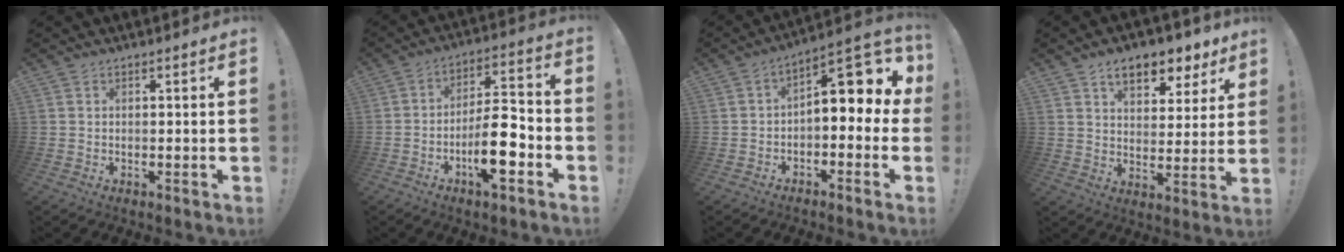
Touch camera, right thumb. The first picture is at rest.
{"total": 14.1, "force": [-5.8, 4.6, 12.0], "torque": [-0.195, 0.023, -0.098]}
{"total": 10.4, "force": [1.8, 4.9, 9.0], "torque": [-0.110, -0.019, 0.028]}
{"total": 10.2, "force": [6.6, 5.5, 5.4], "torque": [-0.075, -0.037, 0.118]}